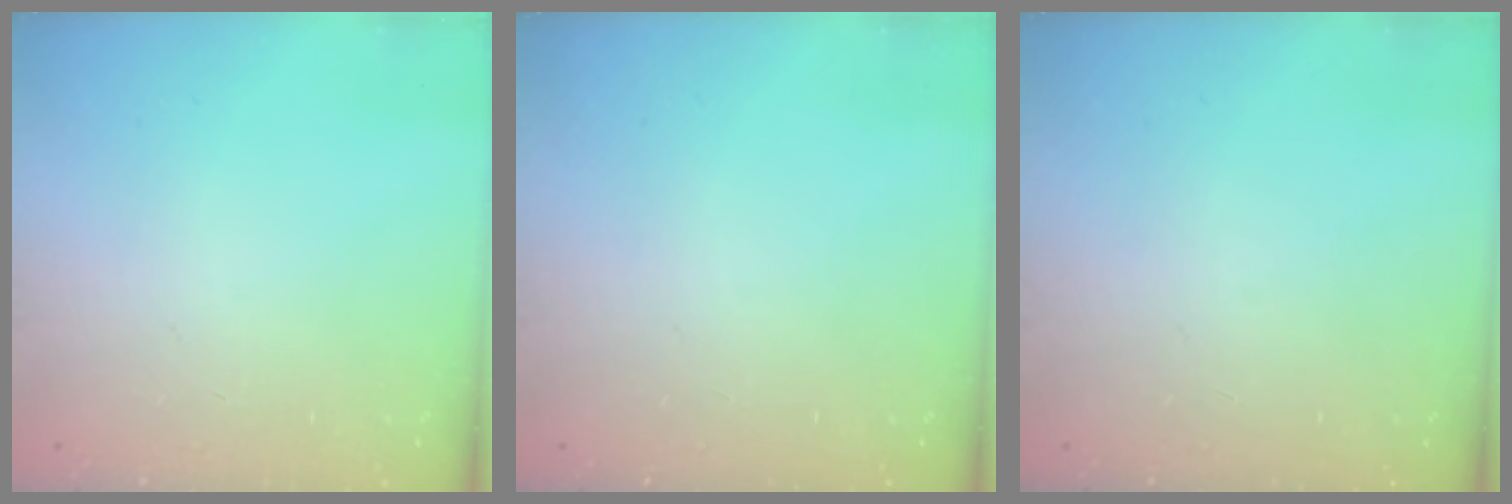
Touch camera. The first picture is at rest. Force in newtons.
{"total": 0.0}
{"total": 0.0}